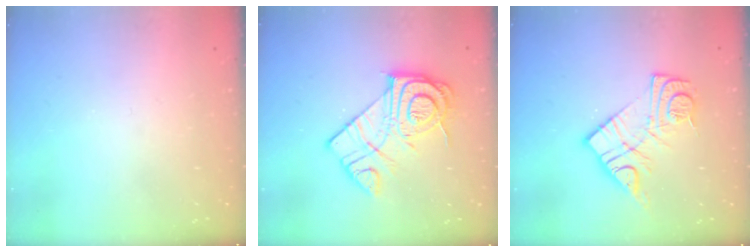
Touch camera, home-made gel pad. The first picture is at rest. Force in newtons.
{"total": 15.6, "press": 15.5, "slide": 0.9}
{"total": 13.7, "press": 13.7, "slide": 1.0}